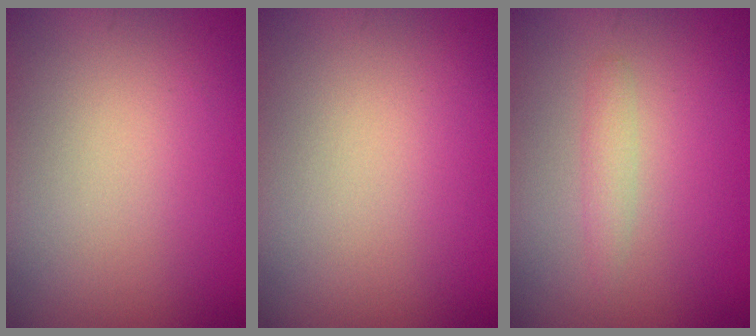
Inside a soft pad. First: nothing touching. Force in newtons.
{"total": 0.0}
{"total": 1.3, "press": 1.3, "slide": 0.1}